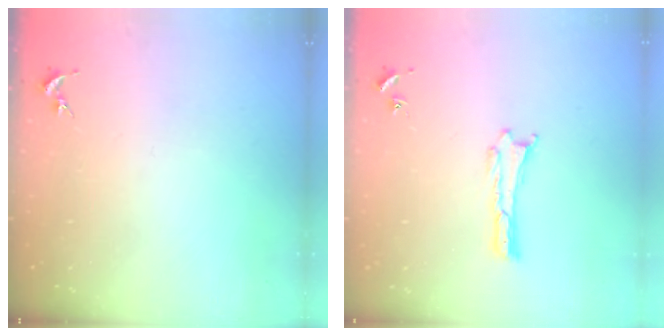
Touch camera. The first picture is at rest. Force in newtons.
{"total": 0.0}